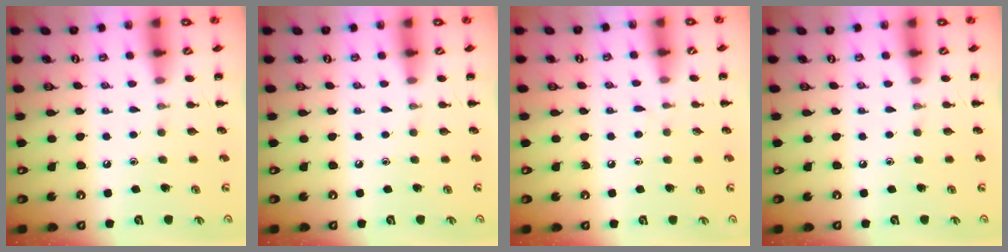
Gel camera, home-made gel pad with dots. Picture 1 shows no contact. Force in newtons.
{"total": 0.0}
{"total": 2.8, "press": 2.4, "slide": 1.4}
{"total": 0.0}